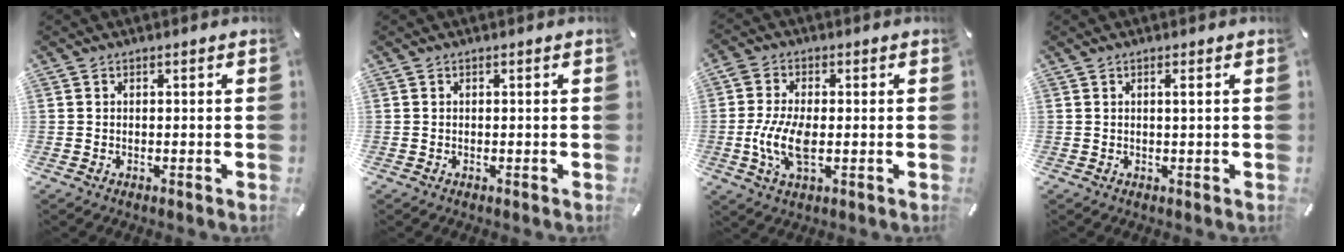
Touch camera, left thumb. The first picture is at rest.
{"total": 0.0}
{"total": 9.2, "force": [-1.0, 4.4, 8.0], "torque": [-0.180, -0.010, -0.020]}
{"total": 1.3, "force": [0.4, 0.0, 1.2], "torque": [-0.023, -0.001, 0.005]}